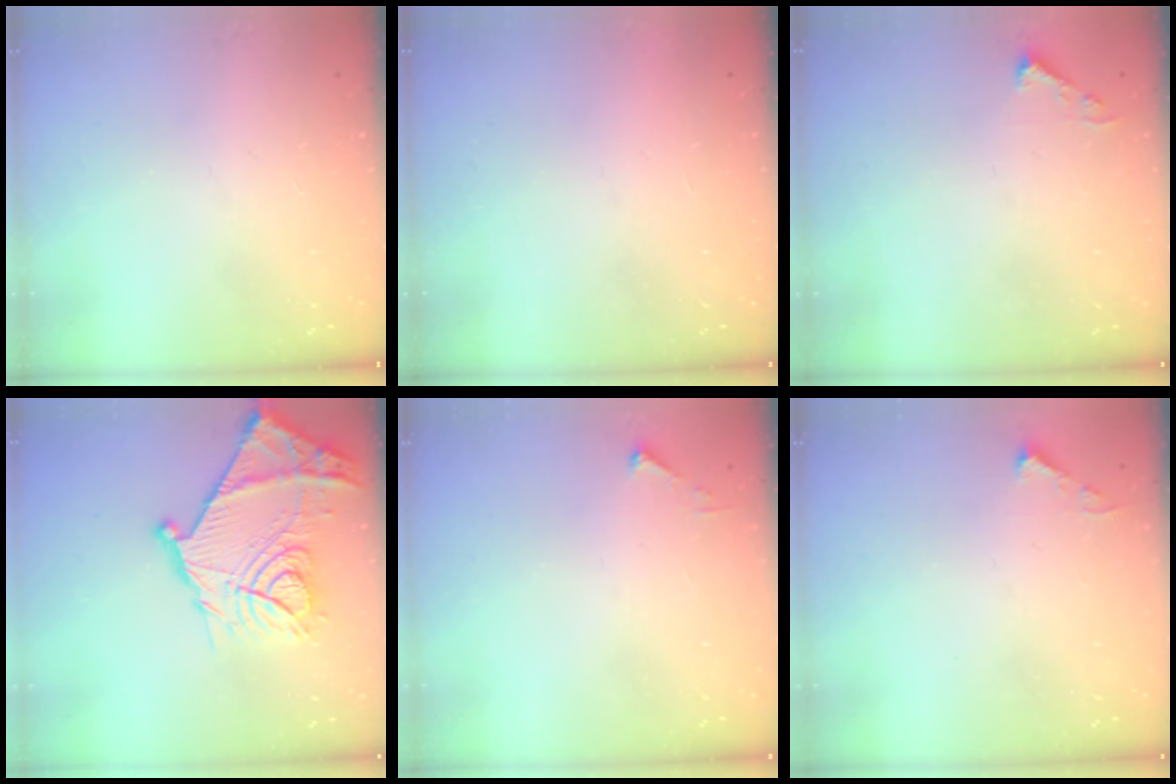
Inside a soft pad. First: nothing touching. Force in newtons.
{"total": 1.7, "press": 1.6, "slide": 0.1}
{"total": 3.7, "press": 3.7, "slide": 0.4}
{"total": 22.8, "press": 22.7, "slide": 1.7}
{"total": 2.7, "press": 2.7, "slide": 0.3}
{"total": 3.5, "press": 3.5, "slide": 0.4}